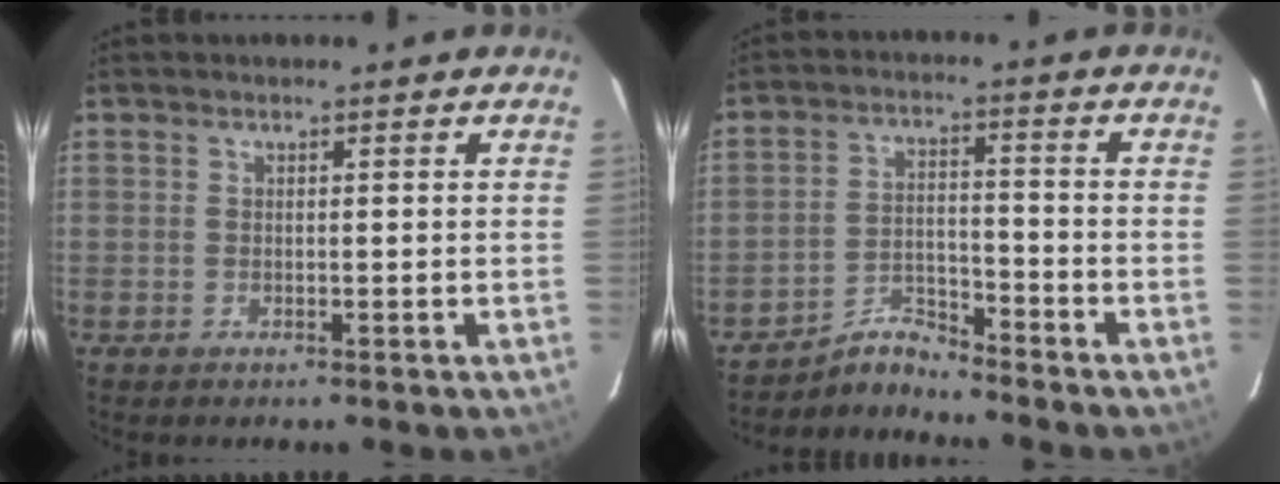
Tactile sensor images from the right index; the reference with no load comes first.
{"total": 4.9, "force": [-4.9, 0.2, -0.7], "torque": [0.006, 0.026, -0.093]}